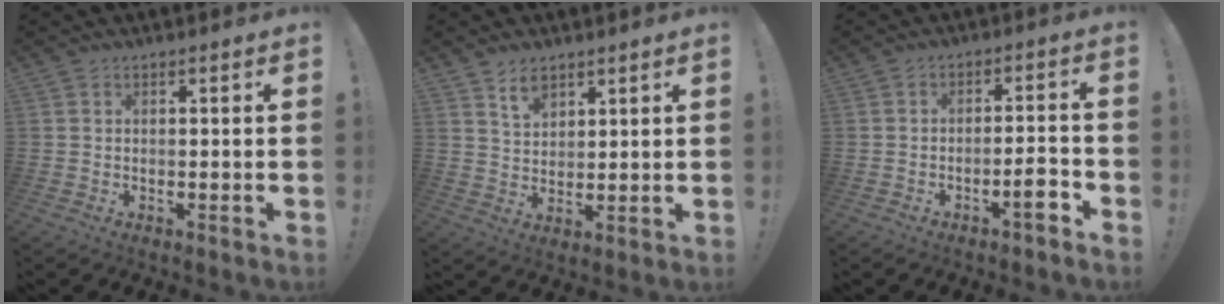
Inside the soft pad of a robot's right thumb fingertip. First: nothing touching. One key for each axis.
{"total": 6.1, "fx": 4.3, "fy": 3.7, "fz": 2.3, "tx": -0.036, "ty": -0.021, "tz": 0.079}
{"total": 5.7, "fx": -3.8, "fy": 1.5, "fz": 3.9, "tx": -0.054, "ty": 0.016, "tz": -0.066}